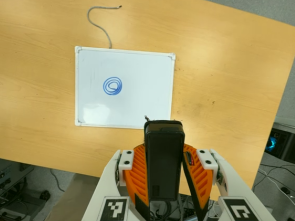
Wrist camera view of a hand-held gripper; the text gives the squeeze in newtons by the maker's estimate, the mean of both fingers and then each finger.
{"total": 6.7, "left": 5.1, "right": 8.2}